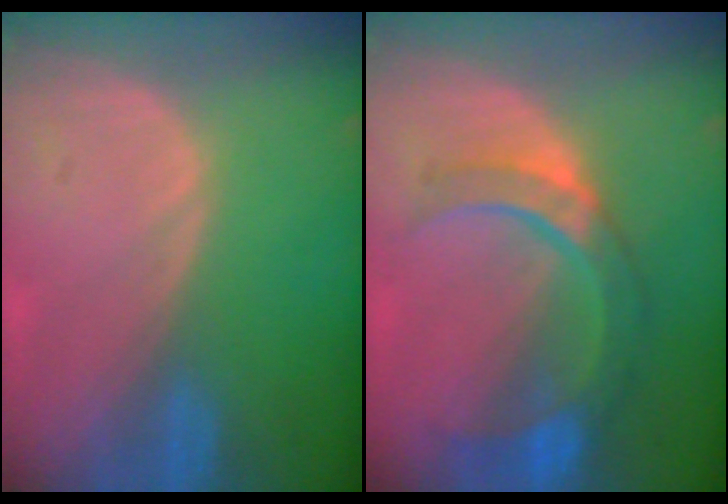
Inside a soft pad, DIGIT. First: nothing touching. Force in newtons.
{"total": 8.7, "press": 8.0, "slide": 3.2}